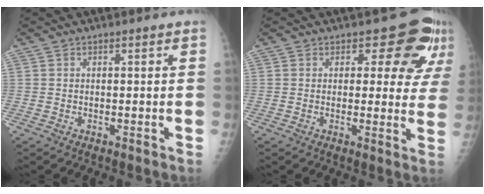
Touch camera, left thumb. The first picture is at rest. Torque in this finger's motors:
{"motor_torque": [0.01, 0.20, -0.19, -0.30, 0.02]}